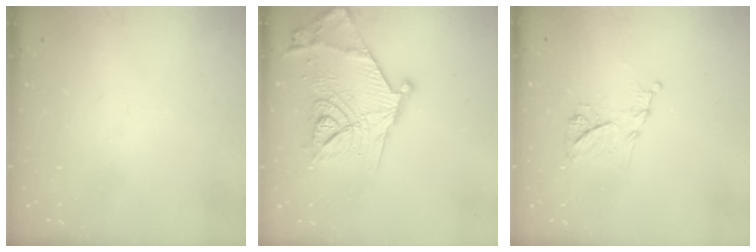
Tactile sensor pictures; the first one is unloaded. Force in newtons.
{"total": 22.3, "press": 22.3, "slide": 1.1}
{"total": 10.3, "press": 10.3, "slide": 0.5}